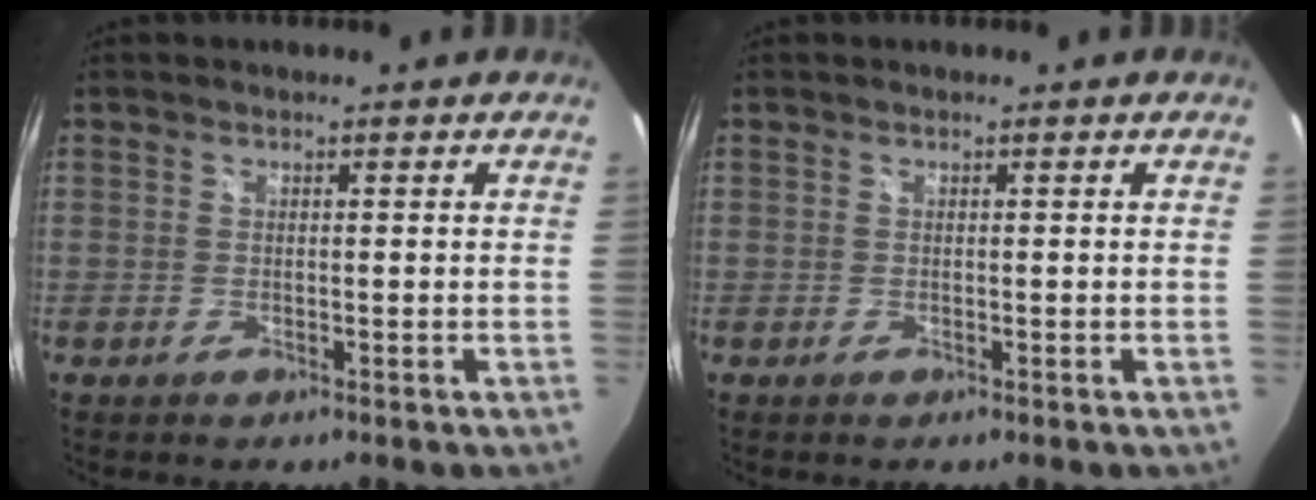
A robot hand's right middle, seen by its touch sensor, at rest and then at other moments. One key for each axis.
{"total": 0.0}